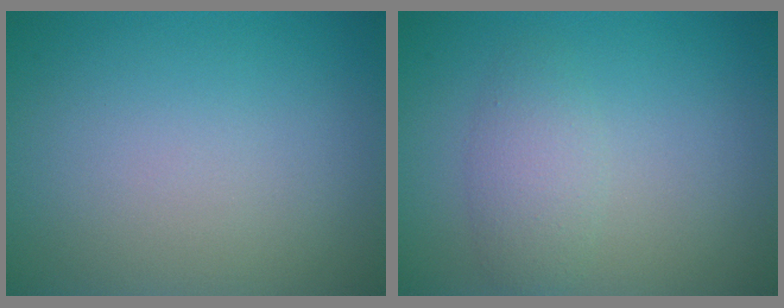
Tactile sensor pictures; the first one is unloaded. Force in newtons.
{"total": 2.4, "press": 2.4, "slide": 0.0}